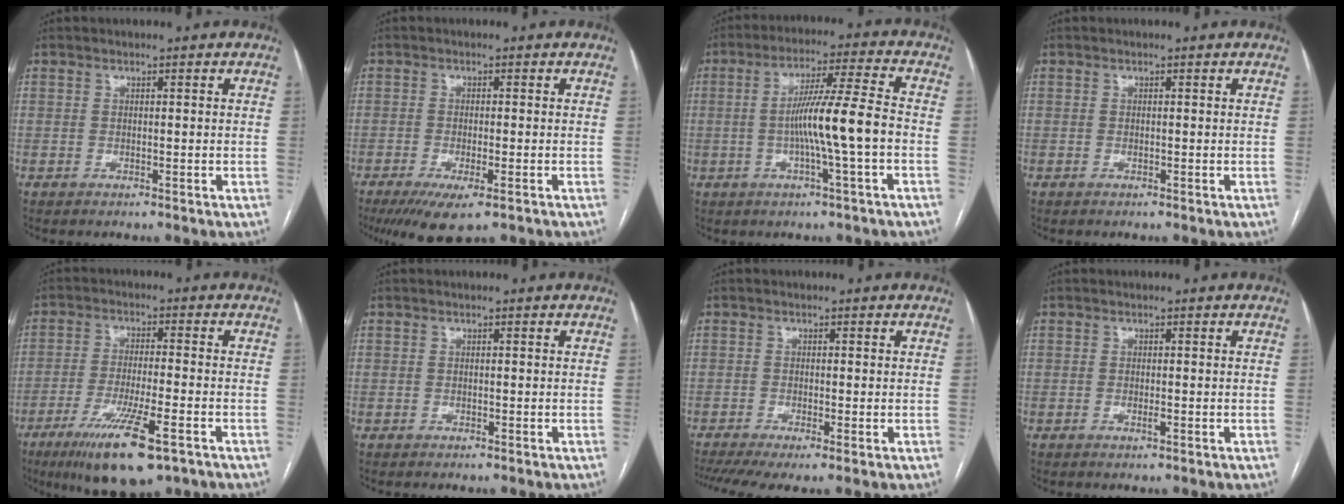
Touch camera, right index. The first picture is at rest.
{"total": 6.8, "force": [-4.2, 1.3, 5.2], "torque": [-0.085, -0.018, -0.065]}
{"total": 10.2, "force": [-1.8, -0.8, 10.0], "torque": [-0.175, 0.010, -0.034]}
{"total": 0.0}
{"total": 12.6, "force": [-7.3, 1.8, 10.1], "torque": [-0.180, -0.031, -0.119]}
{"total": 0.0}
{"total": 6.5, "force": [-4.1, 1.2, 4.9], "torque": [-0.083, -0.009, -0.073]}
{"total": 0.8, "force": [-0.2, 0.2, 0.7], "torque": [-0.013, -0.002, -0.004]}